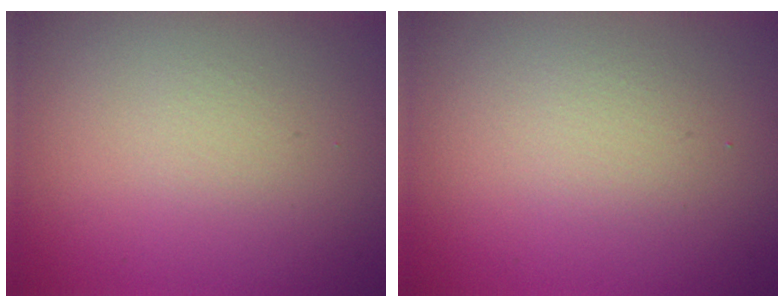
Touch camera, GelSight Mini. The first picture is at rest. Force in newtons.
{"total": 1.4, "press": 1.4, "slide": 0.1}